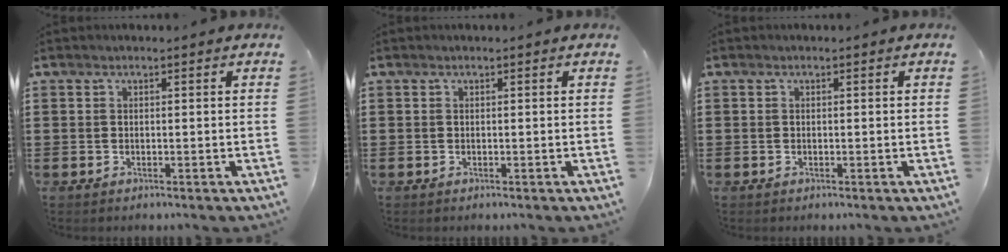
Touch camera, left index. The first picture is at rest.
{"total": 0.0}
{"total": 0.0}